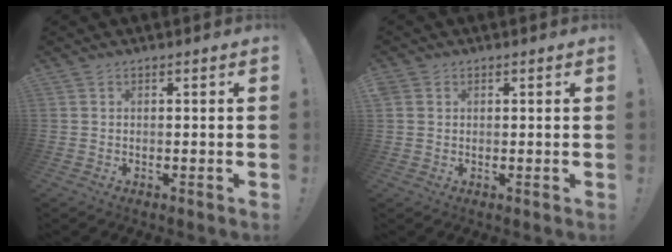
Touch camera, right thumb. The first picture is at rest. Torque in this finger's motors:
{"motor_torque": [-0.10, -0.03, 0.07, -0.01, 0.01]}